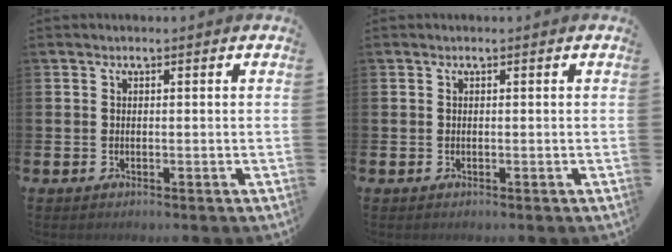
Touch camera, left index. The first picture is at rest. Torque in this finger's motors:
{"motor_torque": [-0.04, 0.04, 0.00, -0.01]}